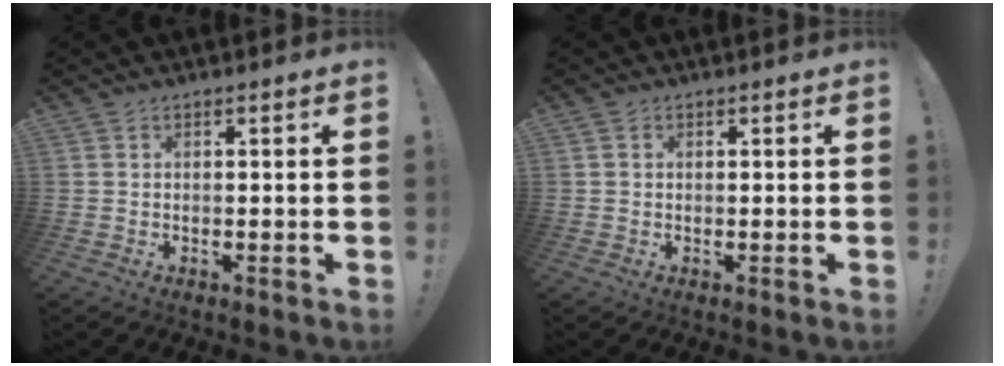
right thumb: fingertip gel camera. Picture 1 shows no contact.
{"total": 0.6, "force": [0.0, 0.6, 0.1], "torque": [-0.004, 0.004, 0.001]}